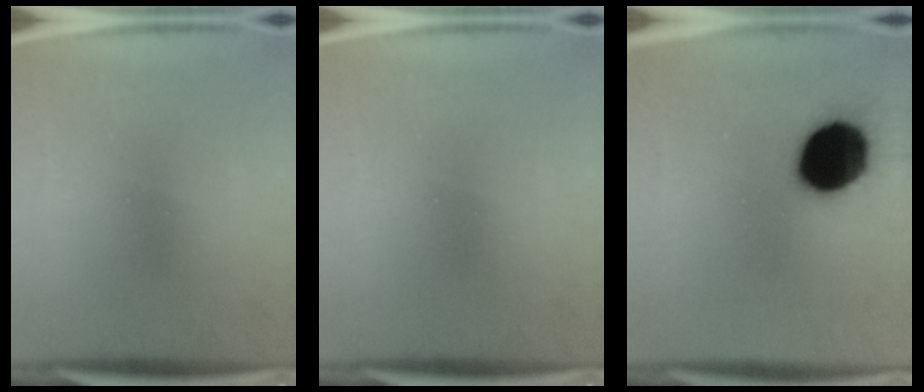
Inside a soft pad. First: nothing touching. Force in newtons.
{"total": 0.0}
{"total": 19.3}